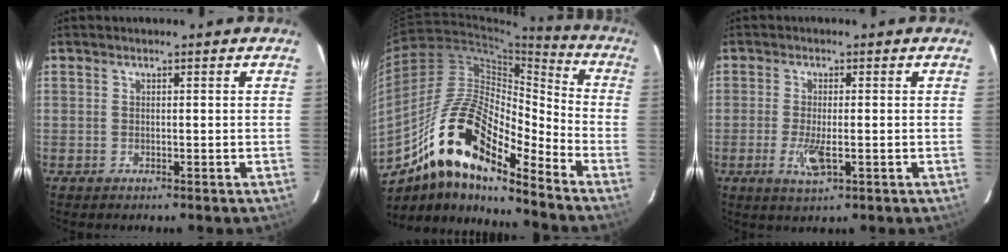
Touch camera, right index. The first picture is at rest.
{"total": 16.5, "force": [-10.3, 5.0, 11.8], "torque": [-0.220, 0.038, -0.178]}
{"total": 4.0, "force": [-1.2, 0.8, 3.7], "torque": [-0.081, -0.009, -0.019]}